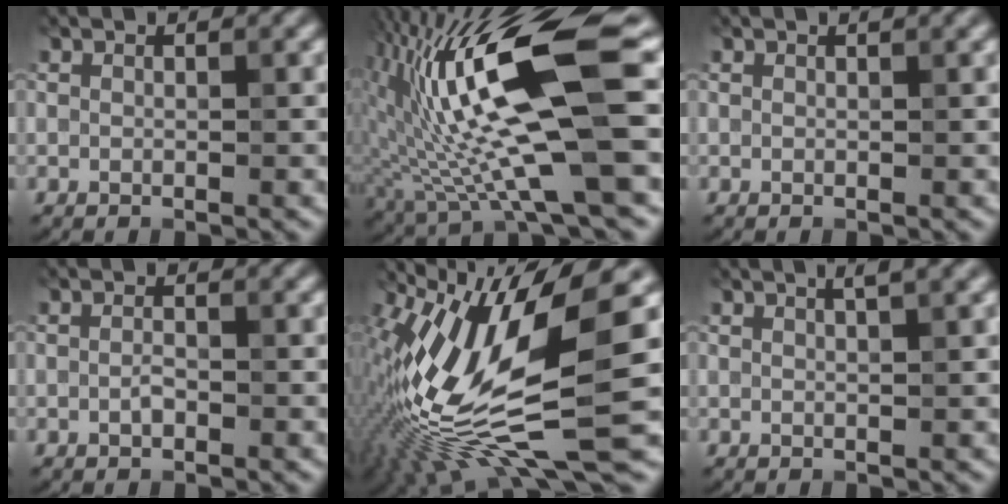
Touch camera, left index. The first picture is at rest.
{"total": 14.9, "force": [1.0, 3.7, 14.4], "torque": [-0.268, 0.003, 0.022]}
{"total": 1.1, "force": [0.6, 0.4, 0.8], "torque": [-0.003, 0.000, 0.000]}
{"total": 0.5, "force": [-0.5, 0.1, 0.2], "torque": [-0.009, 0.000, -0.003]}
{"total": 15.2, "force": [0.1, 5.3, 14.2], "torque": [-0.291, 0.003, 0.012]}
{"total": 2.3, "force": [1.4, 0.6, 1.7], "torque": [-0.004, 0.009, 0.002]}